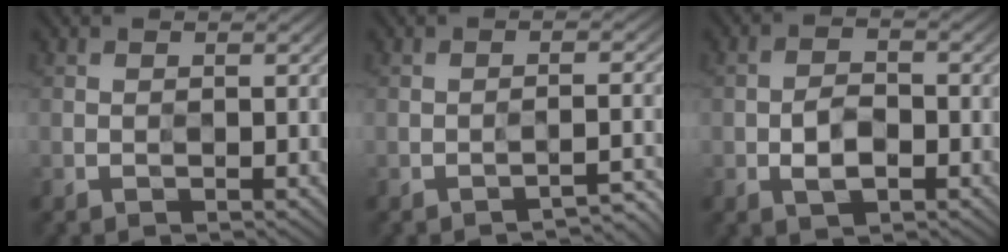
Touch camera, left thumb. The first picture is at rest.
{"total": 2.4, "force": [-1.7, 0.4, 1.6], "torque": [-0.009, 0.012, -0.021]}
{"total": 3.6, "force": [-1.1, 2.3, 2.5], "torque": [-0.046, 0.004, -0.023]}